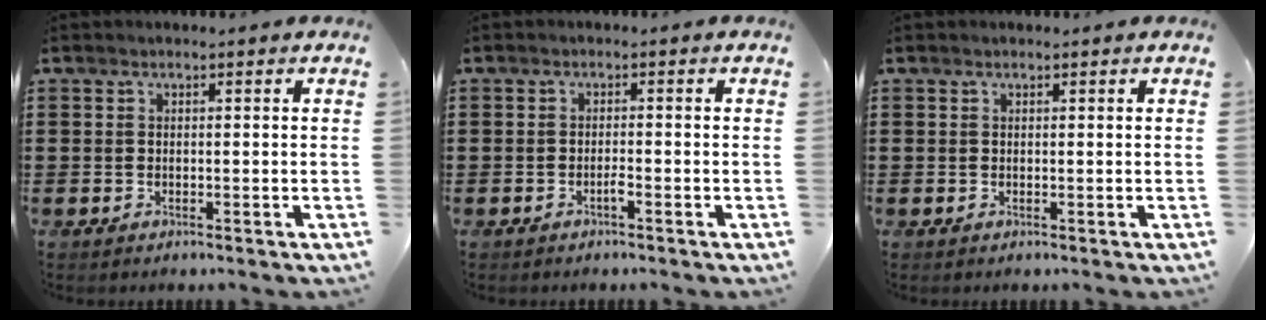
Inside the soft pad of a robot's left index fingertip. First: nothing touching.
{"total": 1.3, "force": [-0.7, 0.1, 1.0], "torque": [-0.021, -0.004, -0.012]}
{"total": 0.0}